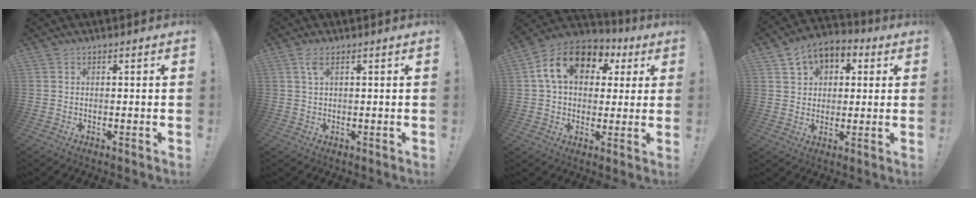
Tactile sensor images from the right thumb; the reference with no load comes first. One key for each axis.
{"total": 2.8, "fx": 1.2, "fy": 0.6, "fz": 2.4, "tx": -0.043, "ty": -0.001, "tz": 0.019}
{"total": 16.7, "fx": 6.0, "fy": 11.5, "fz": 10.5, "tx": -0.167, "ty": -0.002, "tz": 0.110}
{"total": 7.9, "fx": 4.1, "fy": 6.0, "fz": 3.1, "tx": -0.050, "ty": -0.021, "tz": 0.079}